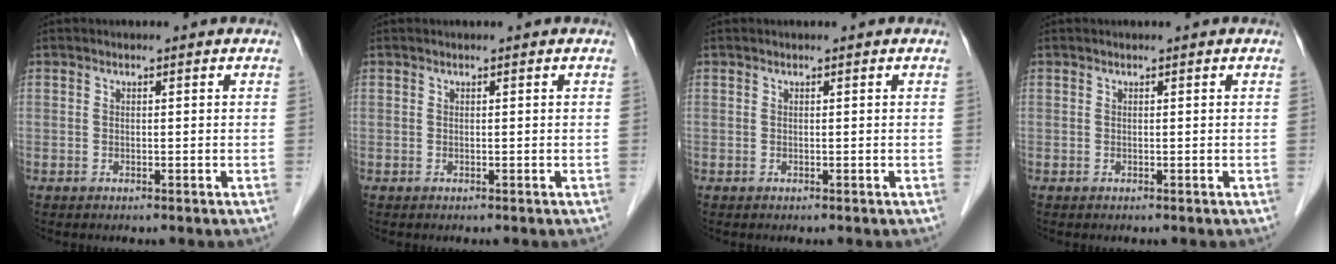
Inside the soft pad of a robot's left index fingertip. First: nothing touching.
{"total": 0.0}
{"total": 0.0}
{"total": 0.0}